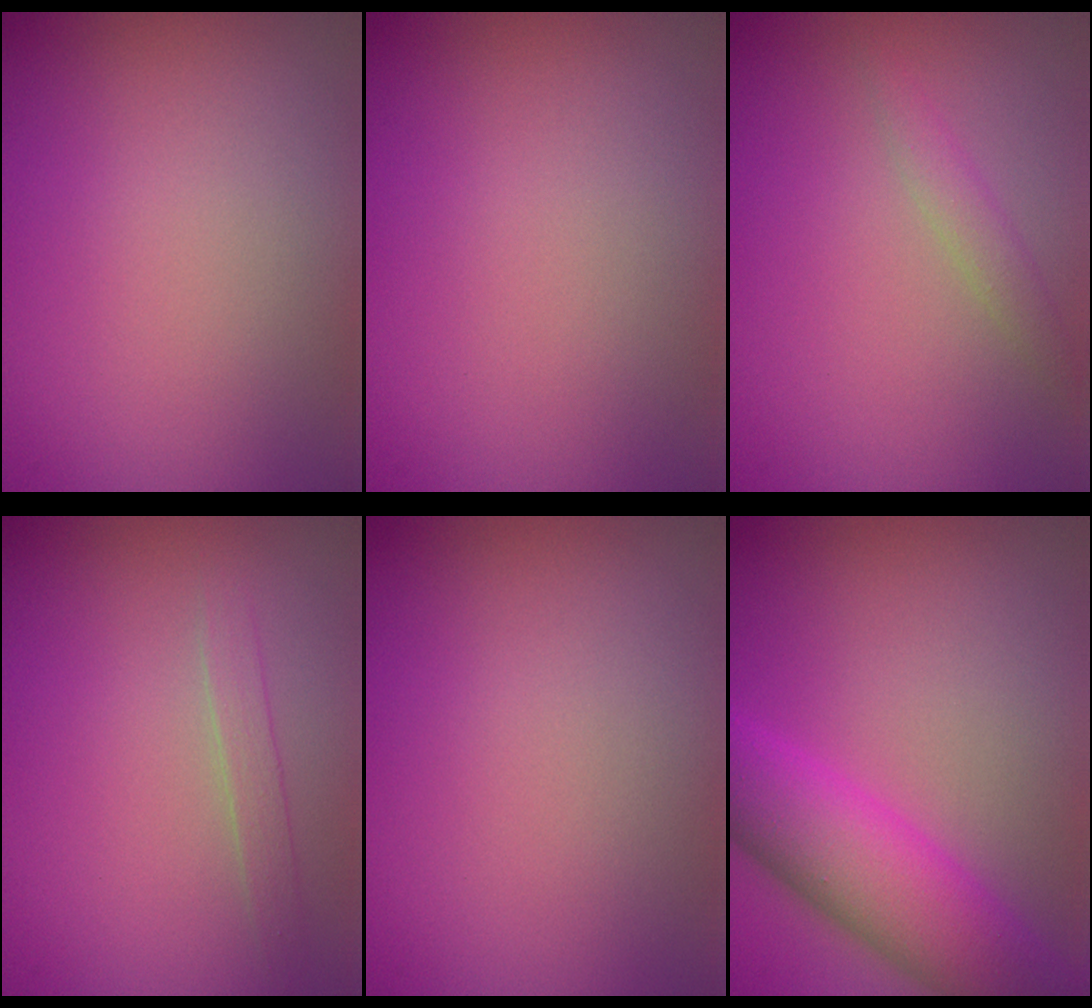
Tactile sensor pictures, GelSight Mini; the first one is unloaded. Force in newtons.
{"total": 0.0}
{"total": 1.4, "press": 1.4, "slide": 0.1}
{"total": 1.3, "press": 1.3, "slide": 0.1}
{"total": 0.0}
{"total": 7.8, "press": 7.8, "slide": 0.3}